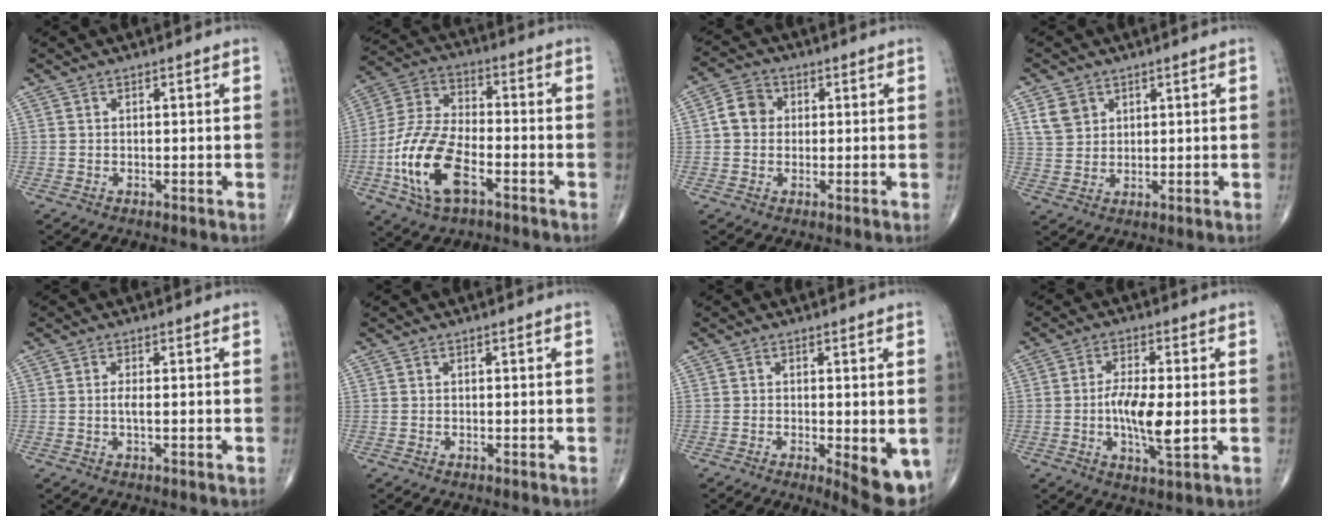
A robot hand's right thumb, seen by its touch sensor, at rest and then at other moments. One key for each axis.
{"total": 15.8, "fx": -6.0, "fy": 7.6, "fz": 12.5, "tx": -0.260, "ty": 0.025, "tz": -0.115}
{"total": 5.2, "fx": 0.4, "fy": 4.5, "fz": 2.6, "tx": -0.034, "ty": 0.012, "tz": -0.003}
{"total": 4.9, "fx": 2.4, "fy": 3.8, "fz": 2.0, "tx": -0.025, "ty": -0.010, "tz": 0.051}
{"total": 1.5, "fx": -0.1, "fy": 0.2, "fz": 1.5, "tx": -0.036, "ty": -0.002, "tz": -0.002}
{"total": 0.0}
{"total": 7.8, "fx": -2.2, "fy": 2.5, "fz": 7.0, "tx": -0.087, "ty": -0.018, "tz": -0.027}
{"total": 8.7, "fx": -0.8, "fy": 2.7, "fz": 8.3, "tx": -0.156, "ty": -0.009, "tz": -0.016}